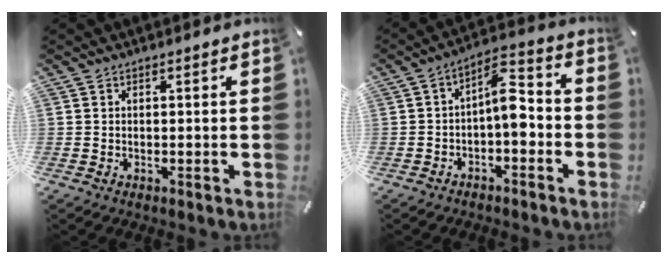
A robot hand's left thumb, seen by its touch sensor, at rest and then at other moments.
{"total": 8.7, "force": [-1.3, 4.5, 7.3], "torque": [-0.106, 0.012, -0.025]}